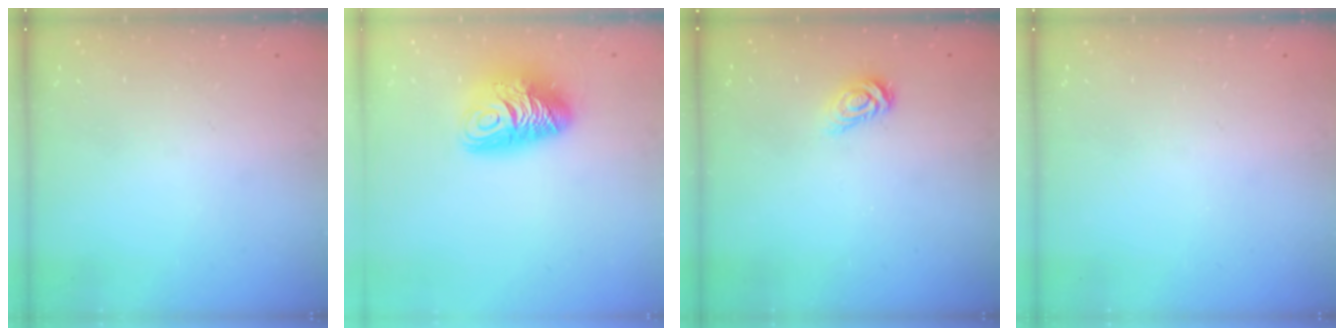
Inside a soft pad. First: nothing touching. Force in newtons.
{"total": 13.1, "press": 13.0, "slide": 1.4}
{"total": 4.4, "press": 4.4, "slide": 0.5}
{"total": 0.0}